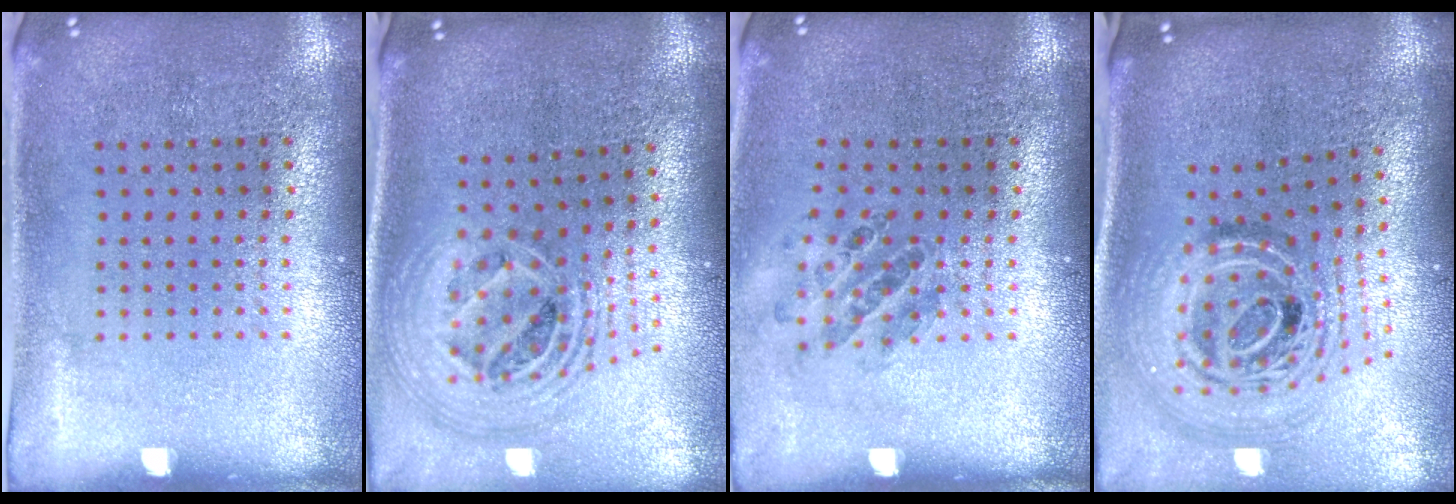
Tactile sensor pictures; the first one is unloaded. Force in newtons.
{"total": 2.5, "press": 1.8, "slide": 1.7}
{"total": 0.8, "press": 0.8, "slide": 0.1}
{"total": 2.3, "press": 1.7, "slide": 1.5}